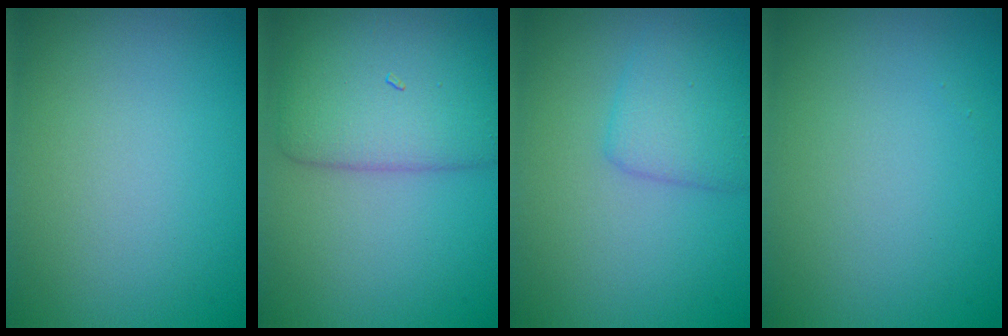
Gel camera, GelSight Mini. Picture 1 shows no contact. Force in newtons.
{"total": 5.6, "press": 5.6, "slide": 0.1}
{"total": 2.9, "press": 2.9, "slide": 0.1}
{"total": 0.0}